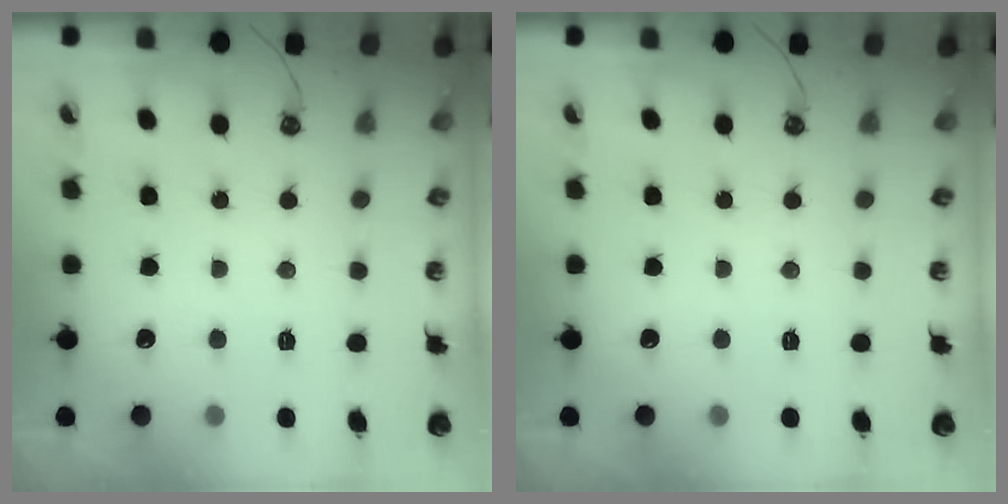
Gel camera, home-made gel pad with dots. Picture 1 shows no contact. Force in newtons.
{"total": 0.0}